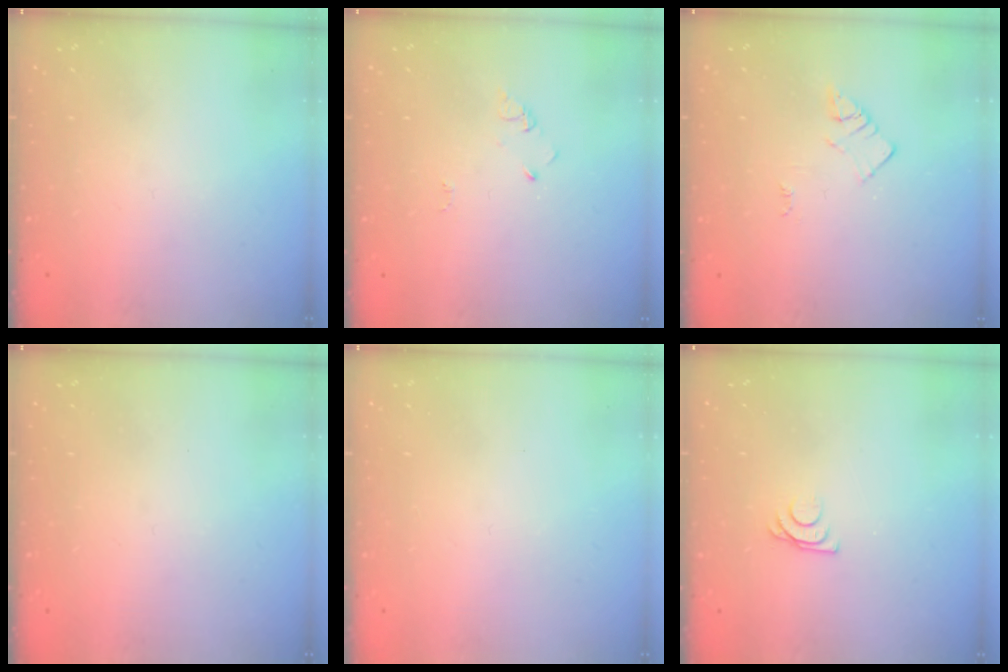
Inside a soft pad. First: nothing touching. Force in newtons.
{"total": 2.9, "press": 2.9, "slide": 0.3}
{"total": 2.1, "press": 2.1, "slide": 0.3}
{"total": 0.0}
{"total": 1.6, "press": 1.6, "slide": 0.1}
{"total": 6.1, "press": 6.0, "slide": 0.7}